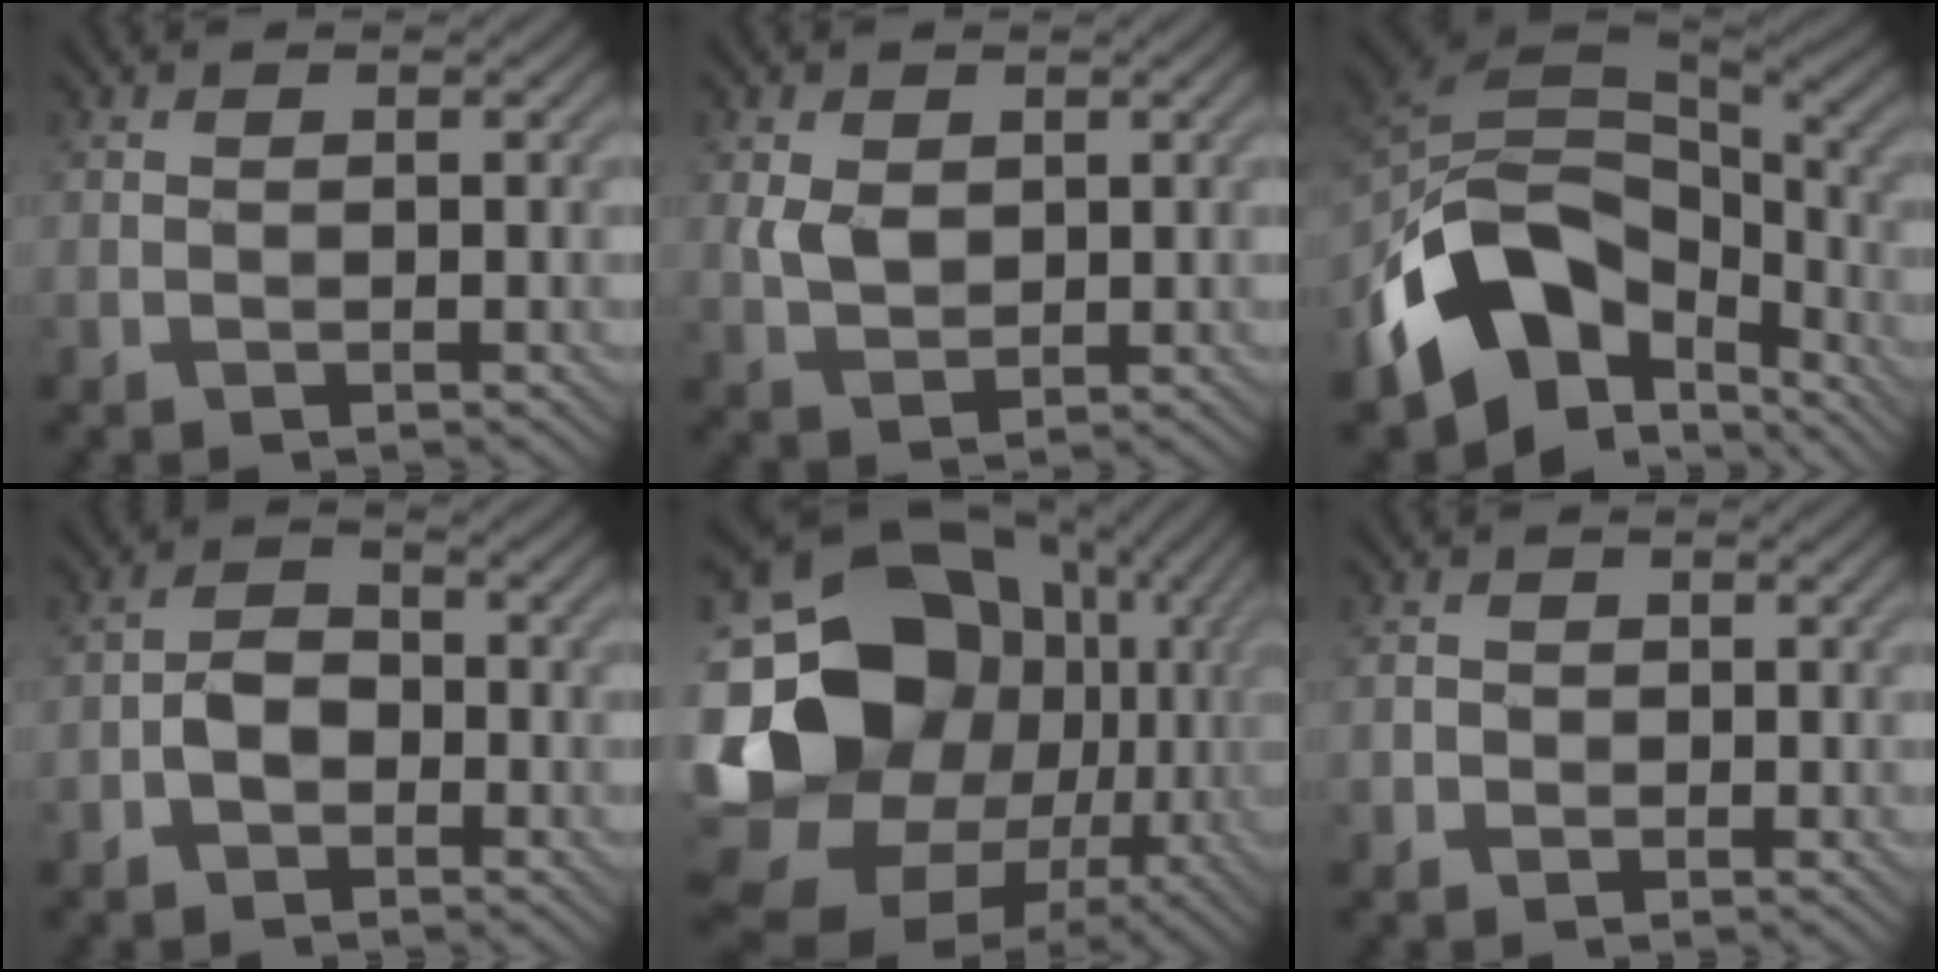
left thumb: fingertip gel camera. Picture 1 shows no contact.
{"total": 2.7, "force": [0.8, 1.8, 1.8], "torque": [-0.047, 0.002, 0.018]}
{"total": 14.0, "force": [-7.6, 8.8, 7.9], "torque": [-0.176, -0.015, -0.131]}
{"total": 3.3, "force": [-1.6, 2.2, 1.9], "torque": [-0.035, 0.008, -0.034]}
{"total": 22.7, "force": [-2.9, 19.0, 12.0], "torque": [-0.277, -0.028, -0.062]}
{"total": 1.2, "force": [-0.4, 1.1, 0.2], "torque": [0.000, -0.002, -0.007]}